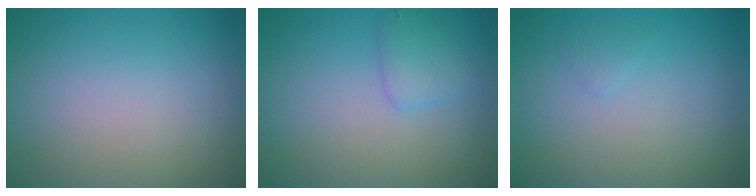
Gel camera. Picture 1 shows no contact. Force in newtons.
{"total": 2.0, "press": 2.0, "slide": 0.0}
{"total": 0.5, "press": 0.5, "slide": 0.1}